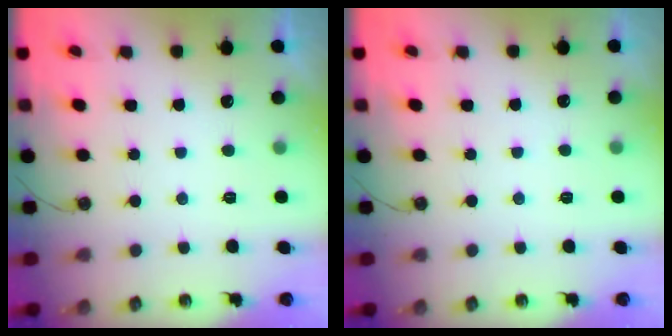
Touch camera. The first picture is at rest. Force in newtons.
{"total": 2.0, "press": 2.0, "slide": 0.4}